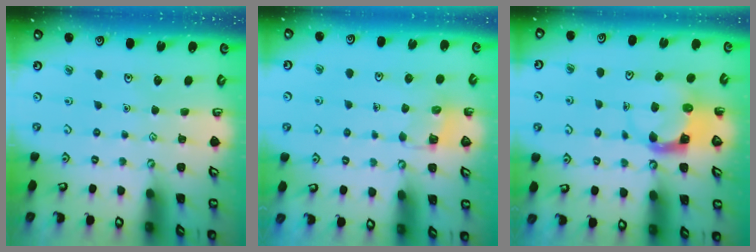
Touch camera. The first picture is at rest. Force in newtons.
{"total": 4.1, "press": 4.1, "slide": 0.2}
{"total": 3.7, "press": 3.7, "slide": 0.6}